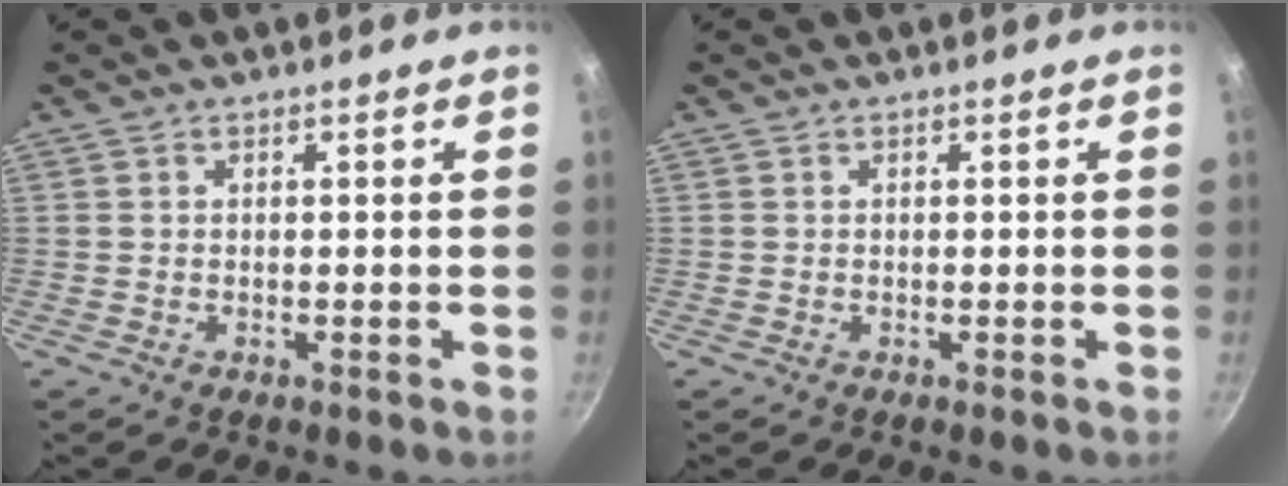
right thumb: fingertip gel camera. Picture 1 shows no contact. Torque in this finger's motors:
{"motor_torque": [-0.17, -0.18, 0.15, 0.08, 0.03]}